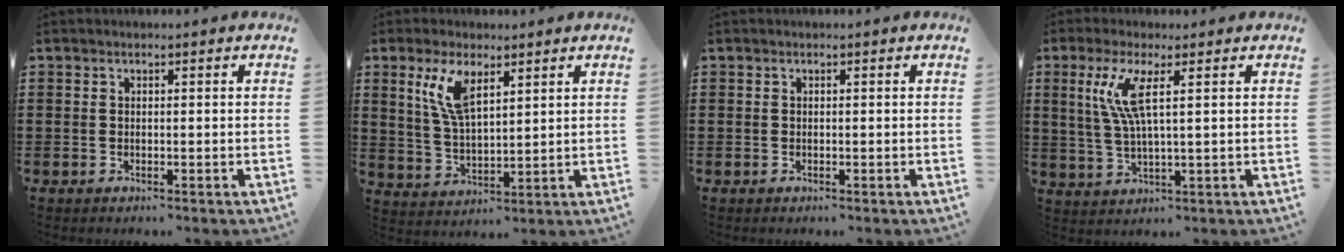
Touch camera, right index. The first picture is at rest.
{"total": 7.5, "force": [3.6, 2.7, 5.9], "torque": [-0.127, 0.005, 0.065]}
{"total": 0.0}
{"total": 6.9, "force": [2.2, 0.9, 6.5], "torque": [-0.146, -0.008, 0.029]}